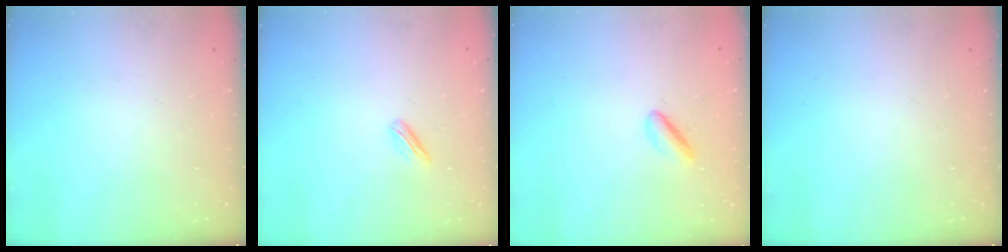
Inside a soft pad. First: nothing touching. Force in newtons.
{"total": 2.4, "press": 2.3, "slide": 0.7}
{"total": 2.5, "press": 2.5, "slide": 0.3}
{"total": 0.0}